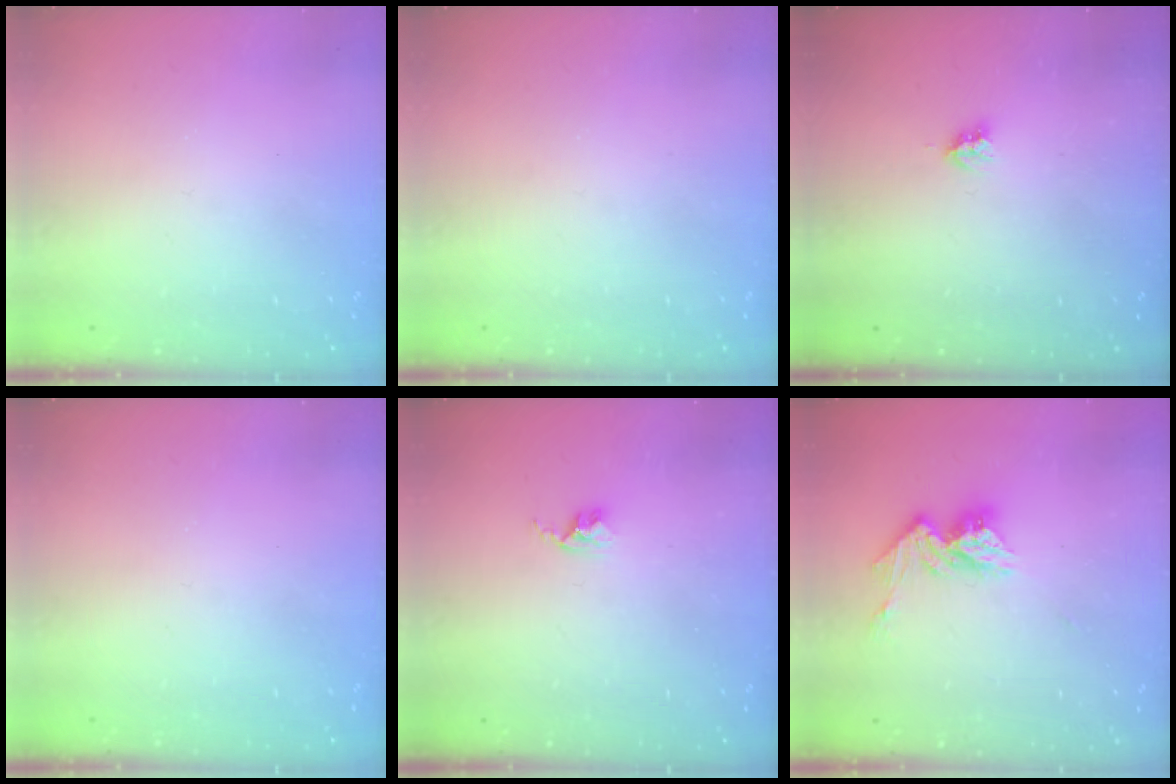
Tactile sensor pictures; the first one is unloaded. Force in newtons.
{"total": 0.0}
{"total": 3.6, "press": 3.6, "slide": 0.1}
{"total": 0.0}
{"total": 2.6, "press": 2.6, "slide": 0.4}
{"total": 11.2, "press": 11.2, "slide": 0.9}